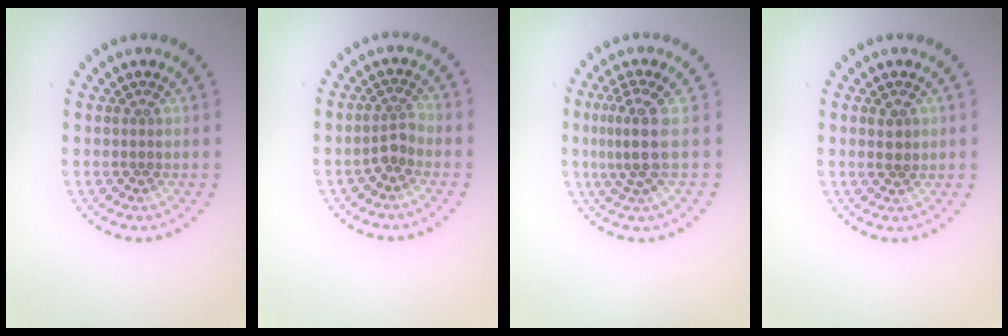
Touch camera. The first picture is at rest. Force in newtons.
{"total": 1.8, "press": 1.3, "slide": 1.2}
{"total": 3.1, "press": 2.3, "slide": 2.1}
{"total": 1.3, "press": 1.2, "slide": 0.5}